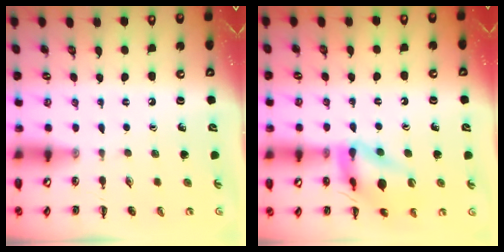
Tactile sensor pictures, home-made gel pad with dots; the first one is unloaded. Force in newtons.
{"total": 12.2, "press": 12.1, "slide": 1.6}